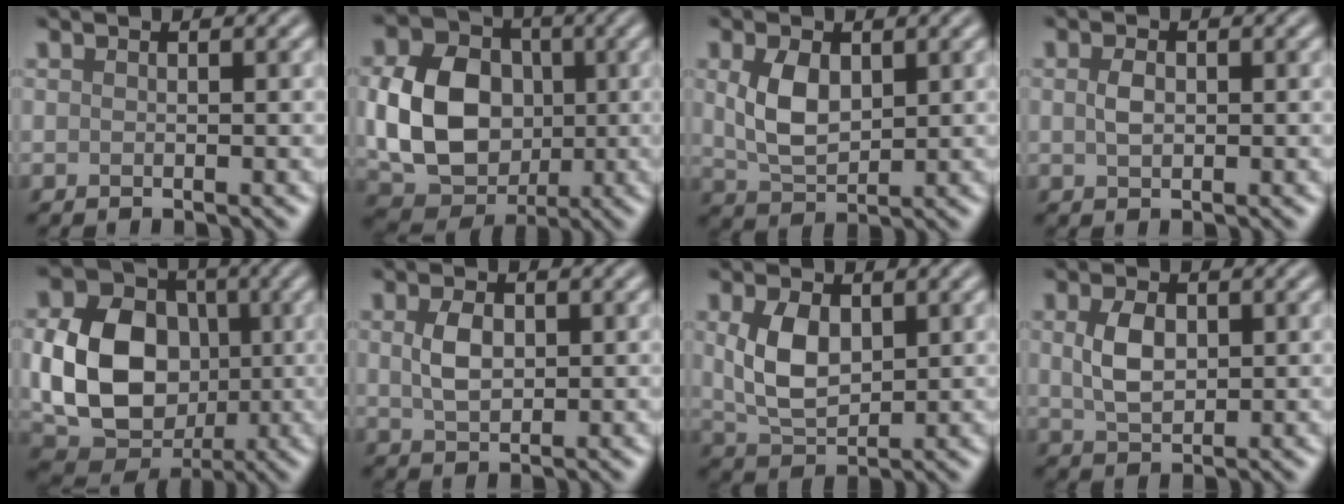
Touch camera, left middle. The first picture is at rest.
{"total": 9.5, "force": [0.0, 7.4, 5.9], "torque": [-0.128, -0.005, 0.001]}
{"total": 4.3, "force": [1.0, 2.7, 3.2], "torque": [-0.078, 0.001, 0.025]}
{"total": 1.6, "force": [0.2, 1.1, 1.2], "torque": [-0.027, 0.001, 0.003]}
{"total": 10.6, "force": [-0.3, 8.3, 6.7], "torque": [-0.145, -0.009, -0.001]}
{"total": 3.0, "force": [0.5, 1.9, 2.2], "torque": [-0.051, 0.001, 0.012]}
{"total": 4.9, "force": [1.0, 3.0, 3.7], "torque": [-0.087, 0.001, 0.025]}
{"total": 3.5, "force": [0.6, 2.3, 2.6], "torque": [-0.062, 0.002, 0.016]}